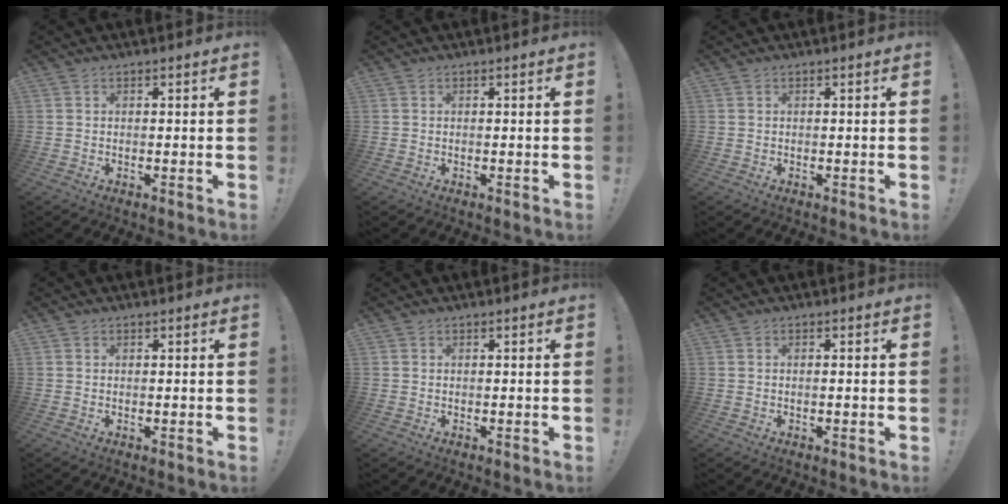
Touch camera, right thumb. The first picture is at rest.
{"total": 0.0}
{"total": 0.0}
{"total": 0.5, "force": [0.4, 0.2, -0.1], "torque": [0.004, 0.000, 0.008]}
{"total": 0.0}
{"total": 0.7, "force": [-0.3, -0.1, 0.6], "torque": [-0.010, -0.001, -0.005]}